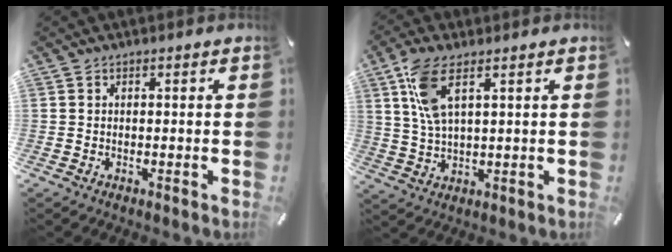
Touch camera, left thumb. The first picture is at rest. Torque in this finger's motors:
{"motor_torque": [0.36, 0.39, 0.04, -0.10, 0.06]}